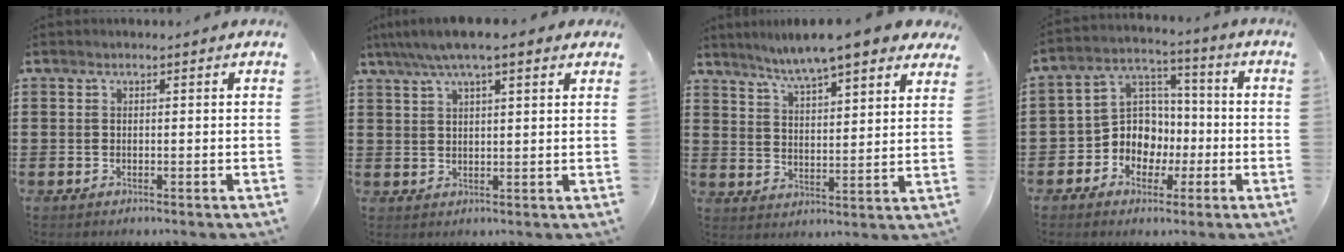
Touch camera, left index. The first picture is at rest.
{"total": 5.7, "force": [4.0, 1.0, 4.0], "torque": [-0.086, 0.002, 0.071]}
{"total": 6.8, "force": [6.1, 0.2, 2.9], "torque": [-0.075, -0.028, 0.101]}
{"total": 7.6, "force": [-2.3, 7.1, 1.8], "torque": [-0.066, 0.009, -0.044]}